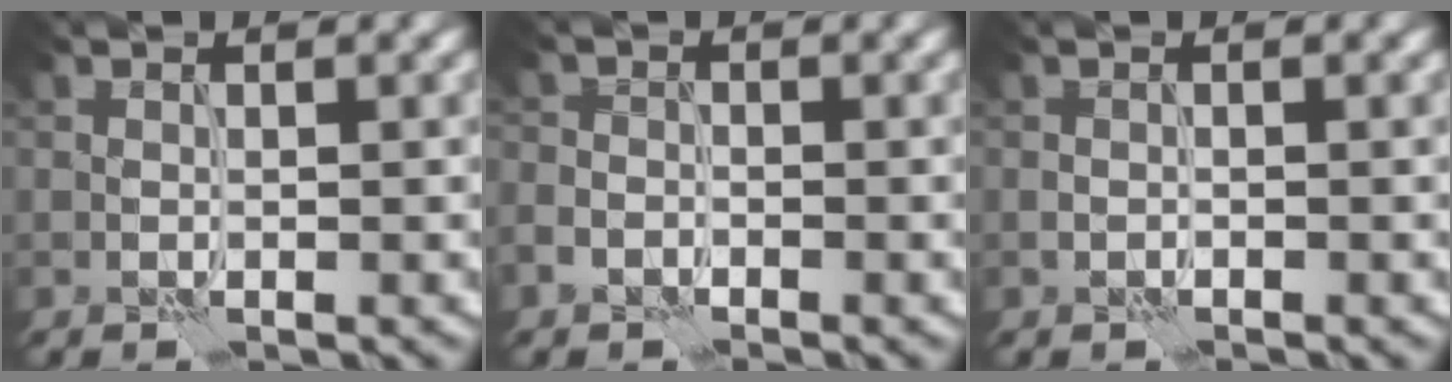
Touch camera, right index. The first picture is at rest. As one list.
[{"total": 1.3, "force": [-1.2, 0.2, -0.5], "torque": [0.013, 0.001, -0.026]}, {"total": 0.5, "force": [-0.3, -0.4, 0.0], "torque": [-0.001, -0.001, -0.006]}]